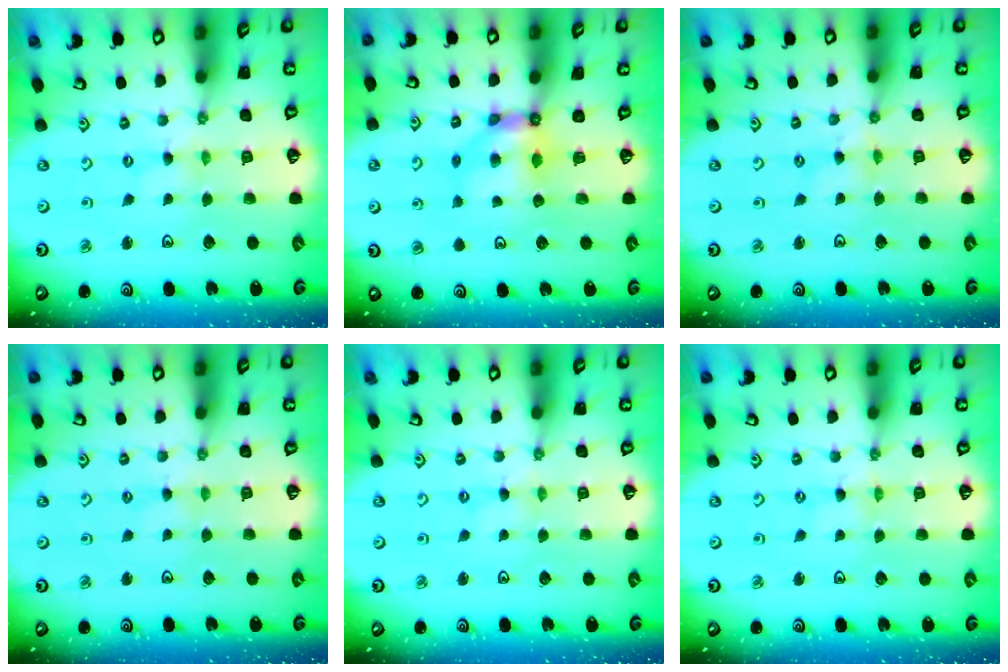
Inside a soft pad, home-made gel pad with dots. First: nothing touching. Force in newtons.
{"total": 6.6, "press": 6.6, "slide": 0.5}
{"total": 1.1, "press": 1.1, "slide": 0.1}
{"total": 0.9, "press": 0.8, "slide": 0.2}
{"total": 1.0, "press": 1.0, "slide": 0.2}
{"total": 0.0}